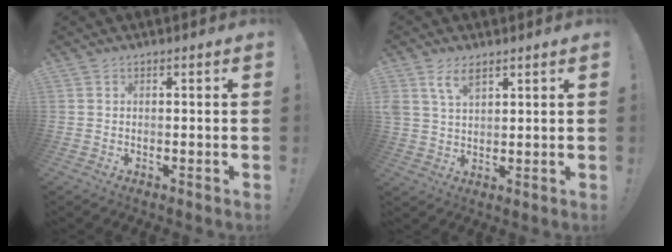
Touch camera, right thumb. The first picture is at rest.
{"total": 6.3, "force": [3.9, 3.2, 3.8], "torque": [-0.080, -0.006, 0.076]}